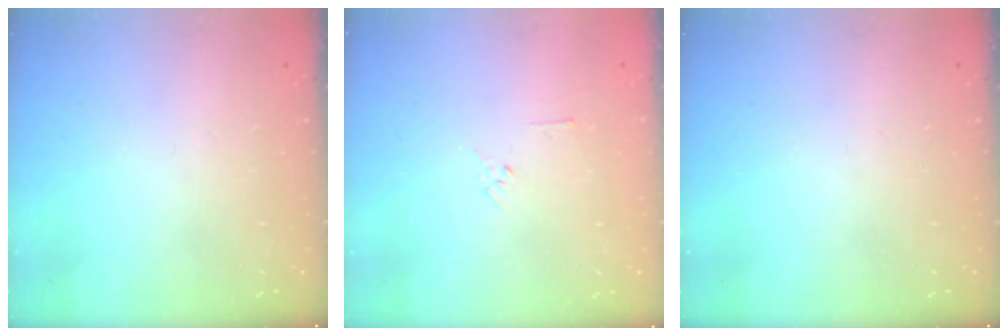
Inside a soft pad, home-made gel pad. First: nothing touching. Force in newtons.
{"total": 3.5, "press": 3.4, "slide": 0.8}
{"total": 0.0}